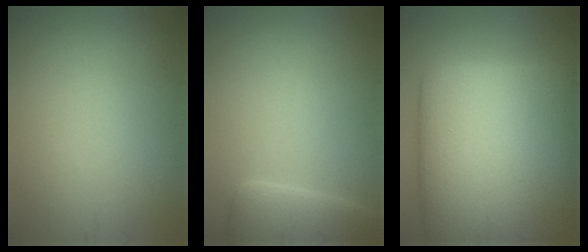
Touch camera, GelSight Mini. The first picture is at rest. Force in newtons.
{"total": 4.2, "press": 4.1, "slide": 0.4}
{"total": 22.3, "press": 22.3, "slide": 0.8}